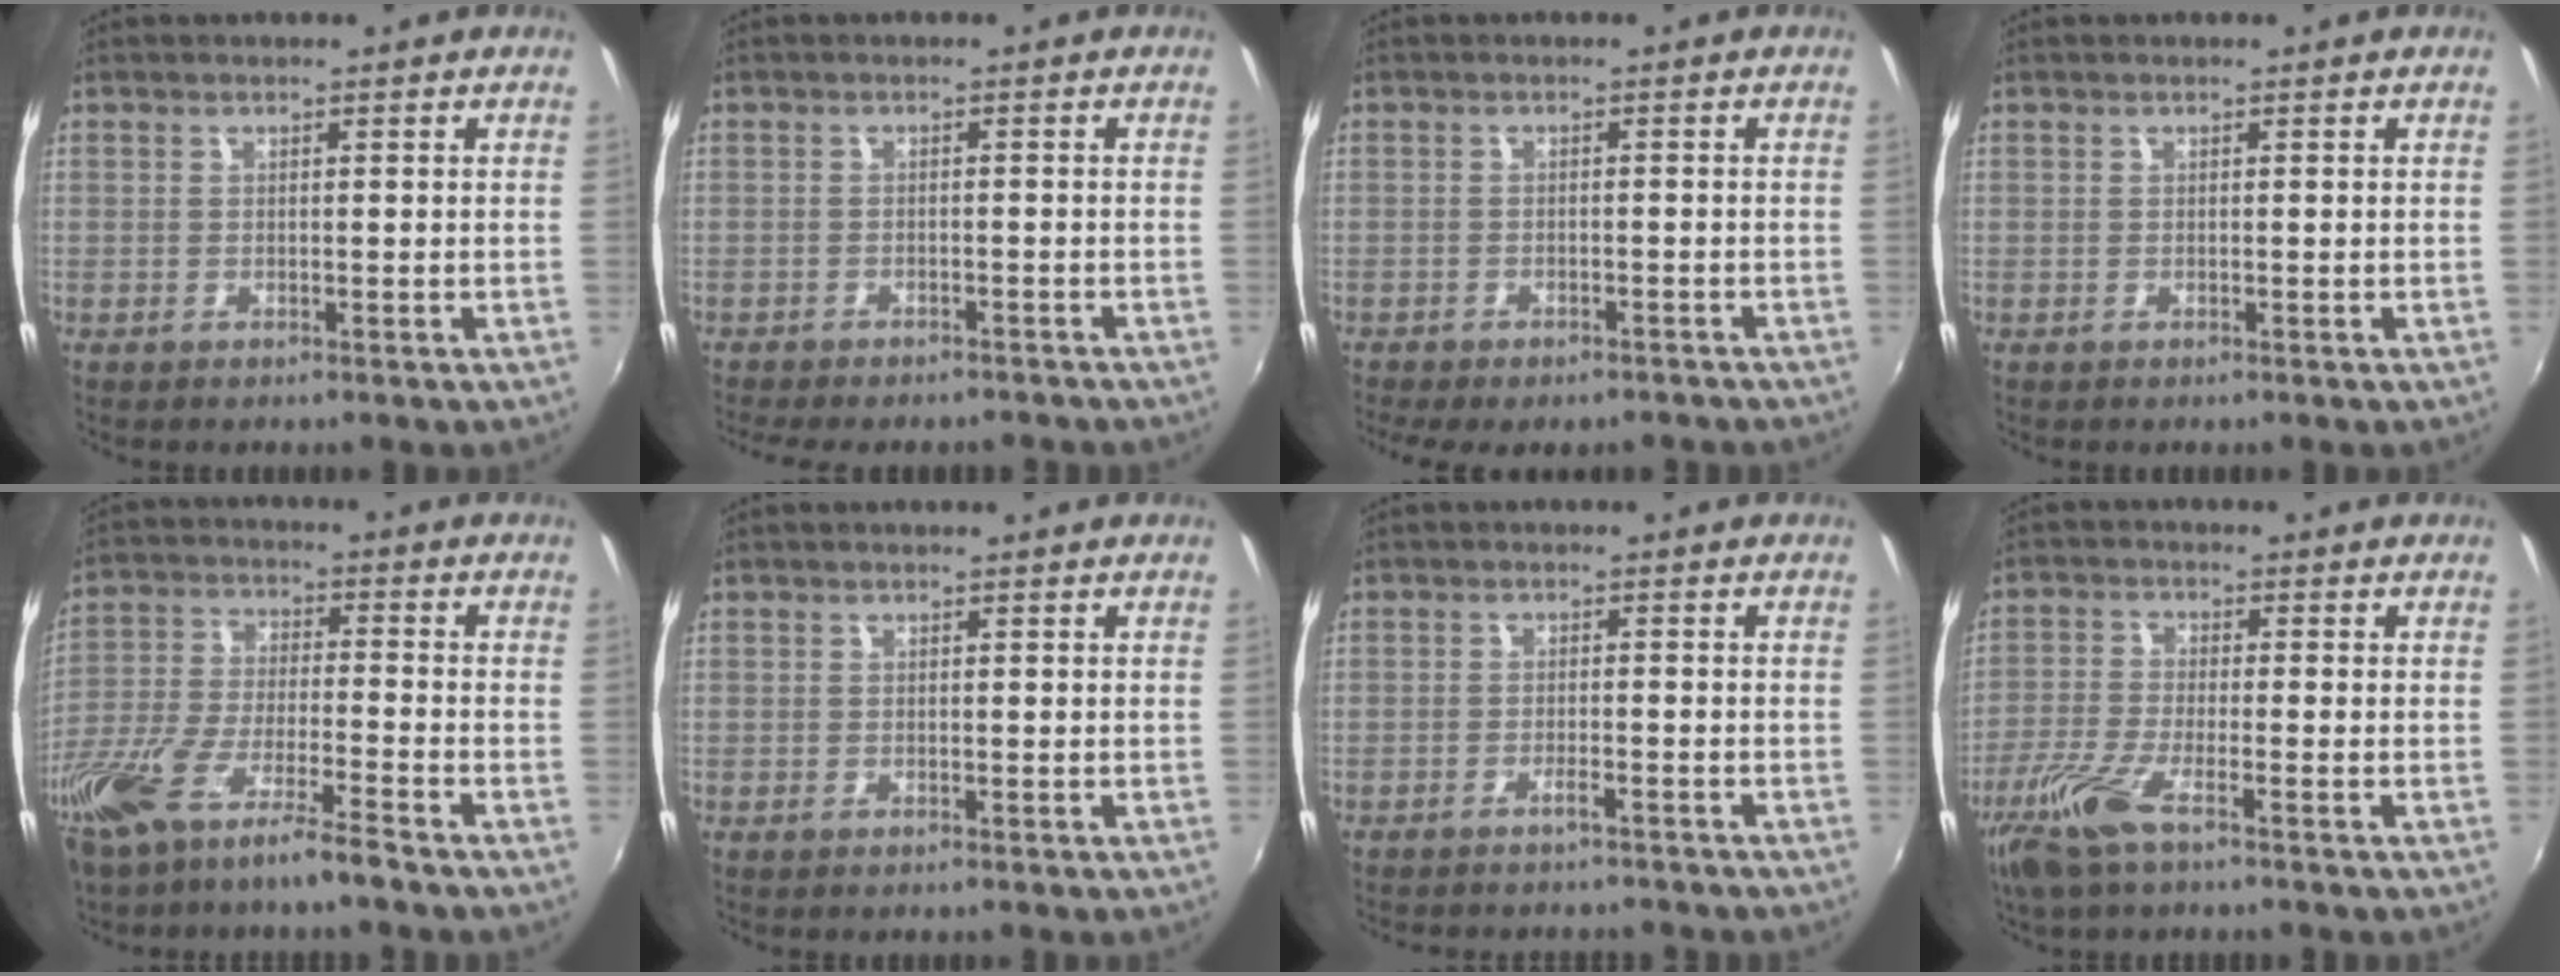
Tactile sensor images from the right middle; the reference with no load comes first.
{"total": 9.5, "force": [-8.3, 2.7, 4.0], "torque": [-0.091, -0.022, -0.117]}
{"total": 8.6, "force": [-7.0, 2.9, 4.1], "torque": [-0.092, -0.031, -0.096]}
{"total": 0.0}
{"total": 13.1, "force": [-9.7, 1.6, 8.6], "torque": [-0.186, -0.030, -0.179]}
{"total": 0.0}
{"total": 5.3, "force": [-4.9, 1.0, 1.8], "torque": [-0.050, -0.010, -0.072]}
{"total": 7.8, "force": [-5.0, 1.2, 5.8], "torque": [-0.139, -0.016, -0.102]}